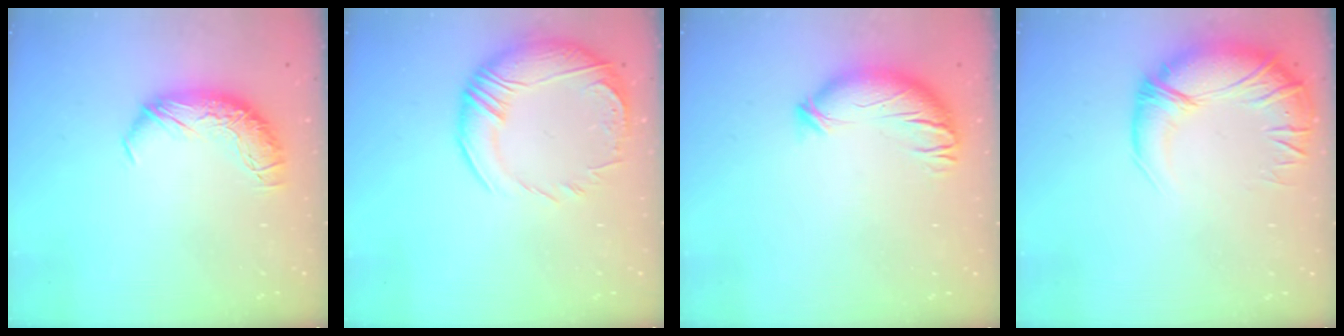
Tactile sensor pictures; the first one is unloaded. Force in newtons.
{"total": 6.3, "press": 4.2, "slide": 4.7}
{"total": 3.8, "press": 3.0, "slide": 2.2}
{"total": 5.3, "press": 3.6, "slide": 3.9}